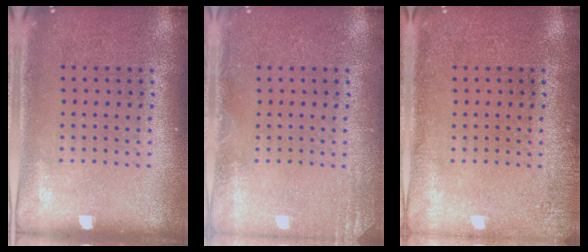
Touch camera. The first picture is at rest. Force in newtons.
{"total": 1.6, "press": 1.6, "slide": 0.3}
{"total": 1.6, "press": 1.6, "slide": 0.3}